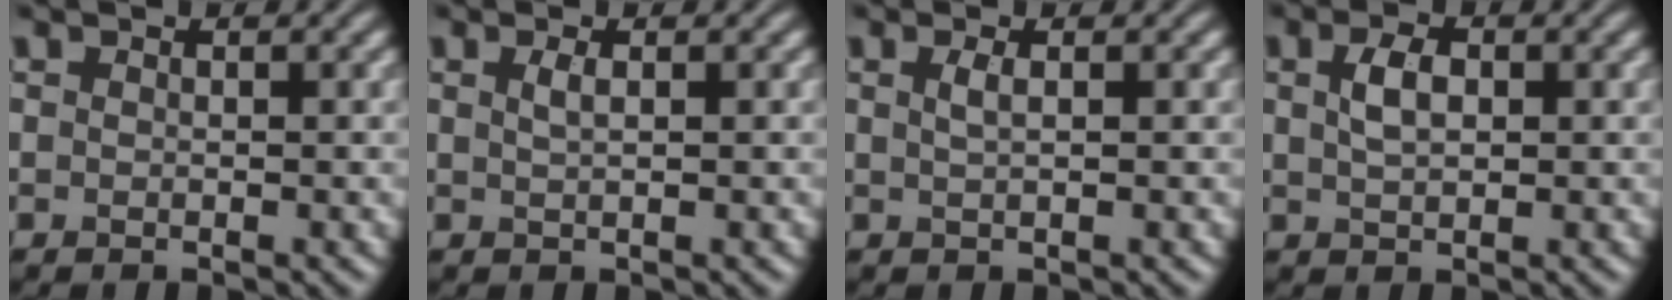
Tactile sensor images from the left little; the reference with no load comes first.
{"total": 1.1, "force": [0.4, 0.4, 1.0], "torque": [-0.018, 0.004, 0.007]}
{"total": 1.2, "force": [0.4, 0.4, 1.1], "torque": [-0.020, 0.003, 0.006]}
{"total": 2.5, "force": [0.6, 1.4, 2.0], "torque": [-0.043, 0.002, 0.011]}